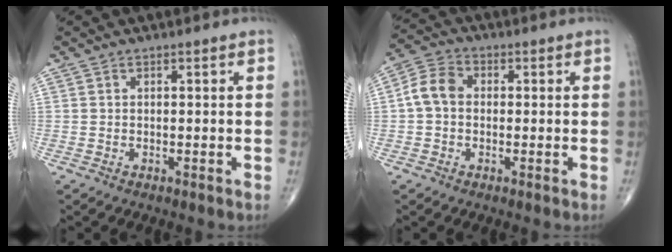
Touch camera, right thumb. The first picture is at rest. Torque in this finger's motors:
{"motor_torque": [0.53, 1.74, 0.48, -0.36, 0.03]}